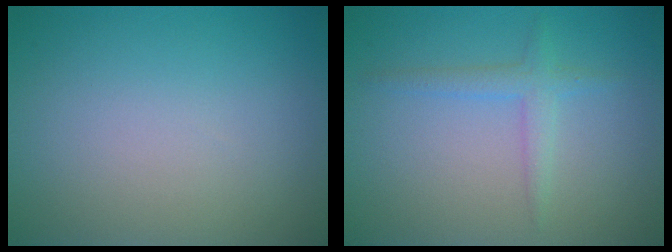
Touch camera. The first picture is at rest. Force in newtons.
{"total": 1.8, "press": 1.8, "slide": 0.2}